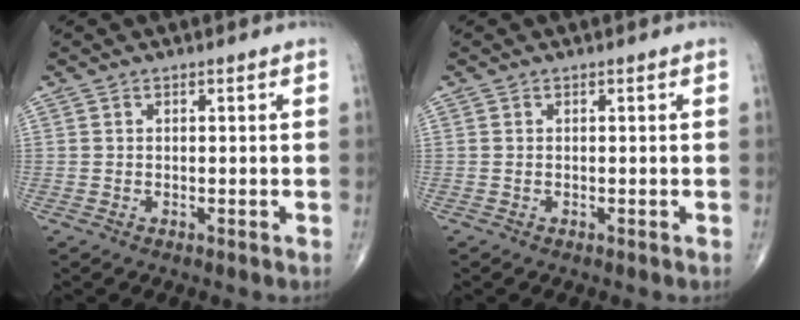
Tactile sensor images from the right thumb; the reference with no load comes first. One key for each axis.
{"total": 0.0}